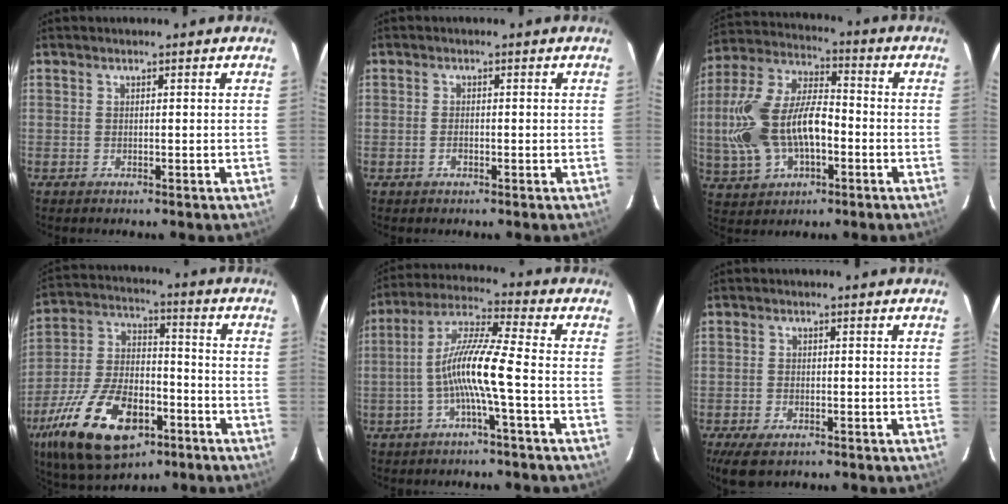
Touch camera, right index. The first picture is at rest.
{"total": 1.4, "force": [-0.7, 0.7, 0.9], "torque": [-0.021, 0.001, -0.013]}
{"total": 17.7, "force": [-3.1, 9.5, 14.6], "torque": [-0.323, 0.010, -0.051]}
{"total": 22.6, "force": [-11.7, 11.2, 15.7], "torque": [-0.326, -0.017, -0.195]}
{"total": 9.6, "force": [-2.8, -0.5, 9.2], "torque": [-0.192, 0.014, -0.056]}
{"total": 6.1, "force": [-4.2, 2.7, 3.5], "torque": [-0.088, -0.023, -0.074]}